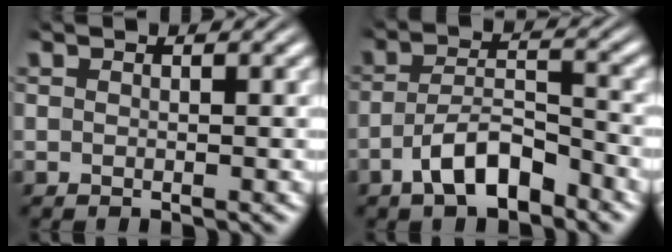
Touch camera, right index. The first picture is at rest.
{"total": 5.0, "force": [-3.4, 2.0, 3.1], "torque": [-0.047, -0.008, -0.054]}